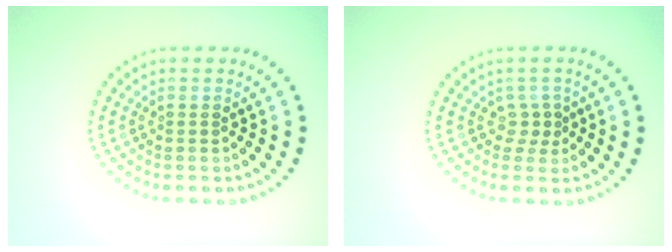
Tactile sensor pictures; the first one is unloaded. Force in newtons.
{"total": 1.3, "press": 0.9, "slide": 0.9}